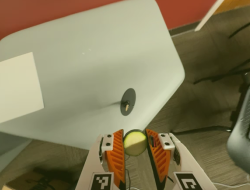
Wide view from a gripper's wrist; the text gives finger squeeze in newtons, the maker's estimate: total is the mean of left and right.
{"total": 10.5, "left": 11.5, "right": 9.6}